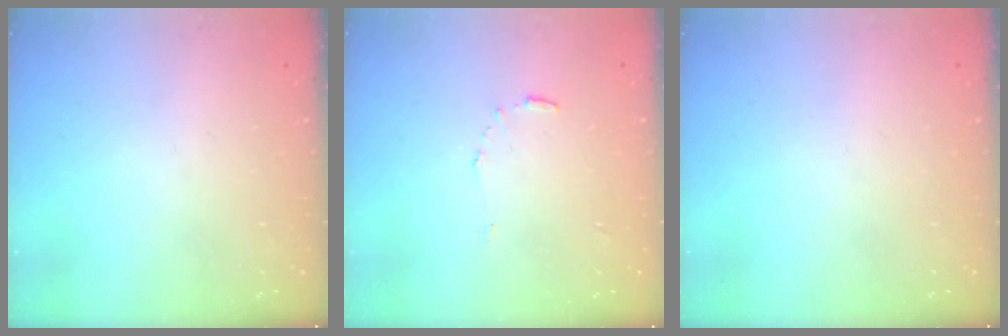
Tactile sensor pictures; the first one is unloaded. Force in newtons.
{"total": 4.4, "press": 4.4, "slide": 0.2}
{"total": 0.0}